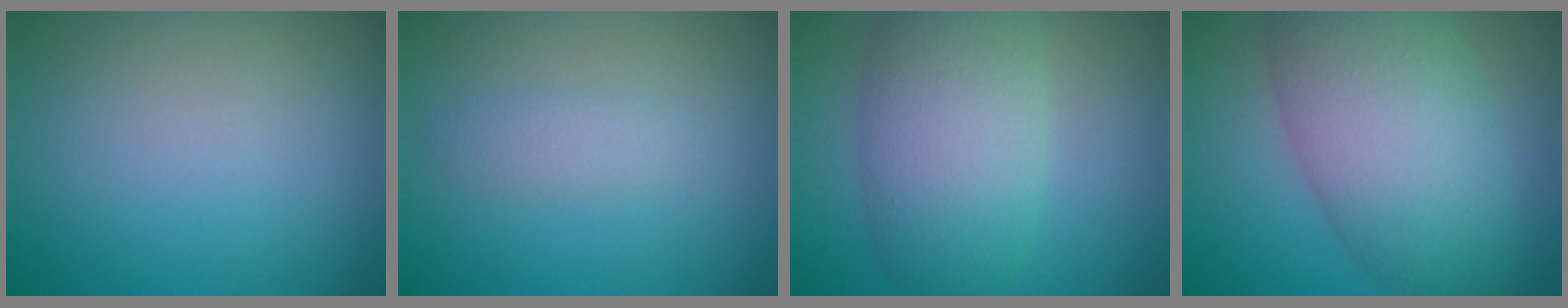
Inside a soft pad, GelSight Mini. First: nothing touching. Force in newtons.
{"total": 1.4, "press": 1.4, "slide": 0.1}
{"total": 7.0, "press": 7.0, "slide": 0.2}
{"total": 9.6, "press": 9.6, "slide": 0.2}